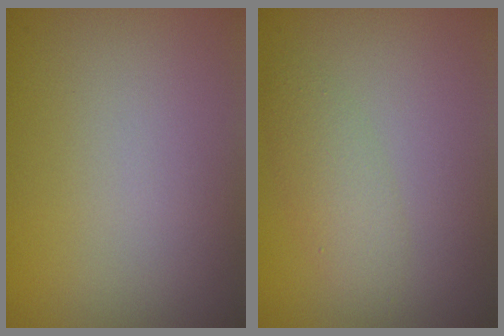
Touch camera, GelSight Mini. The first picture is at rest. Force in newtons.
{"total": 2.1, "press": 2.1, "slide": 0.1}